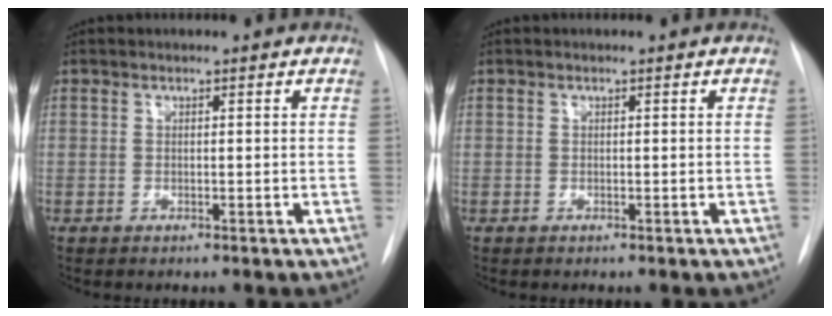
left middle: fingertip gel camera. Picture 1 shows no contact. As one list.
[{"total": 0.0}]